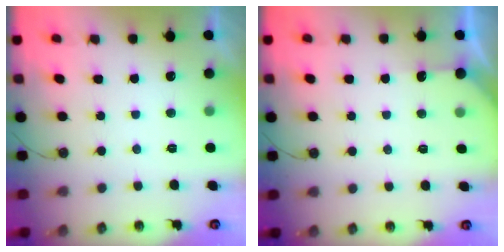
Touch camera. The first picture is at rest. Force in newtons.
{"total": 3.9, "press": 3.9, "slide": 0.5}